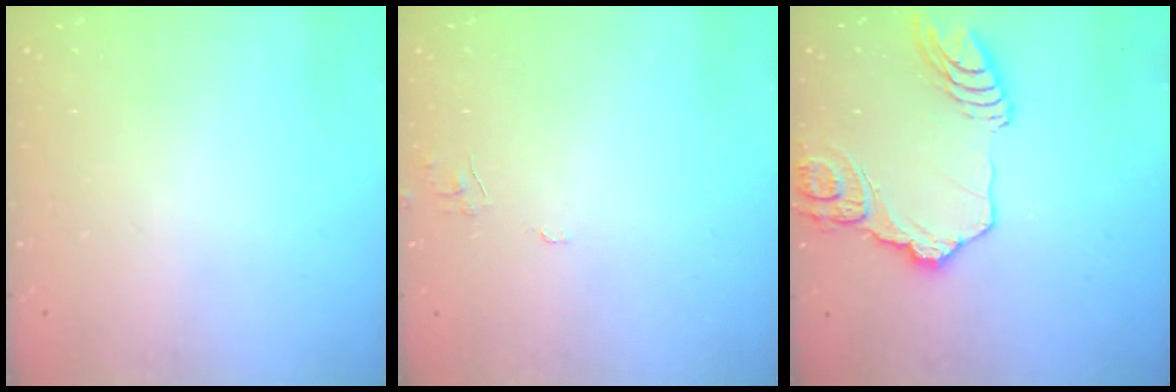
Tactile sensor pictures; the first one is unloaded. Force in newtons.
{"total": 4.9, "press": 4.8, "slide": 0.4}
{"total": 18.6, "press": 18.5, "slide": 2.1}